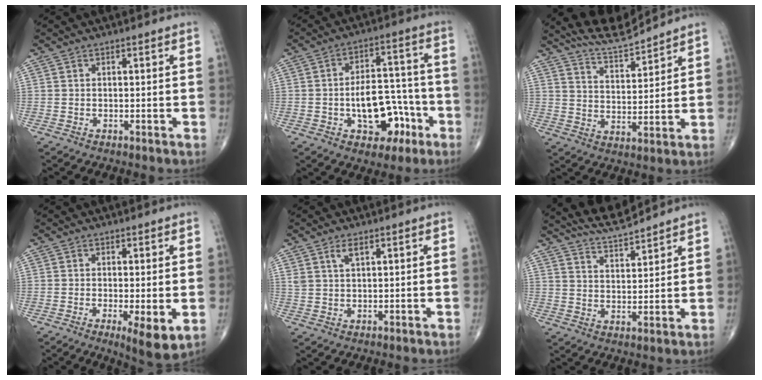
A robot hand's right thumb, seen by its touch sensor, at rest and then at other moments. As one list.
[{"total": 12.8, "force": [-4.4, 7.8, 9.1], "torque": [-0.101, 0.050, -0.058]}, {"total": 8.1, "force": [7.9, 0.1, 1.4], "torque": [-0.023, -0.045, 0.153]}, {"total": 6.4, "force": [-1.4, 1.6, 6.0], "torque": [-0.098, -0.021, -0.022]}, {"total": 2.7, "force": [1.6, 1.1, 1.9], "torque": [-0.038, -0.004, 0.035]}, {"total": 7.2, "force": [7.0, 0.2, 1.6], "torque": [-0.028, -0.037, 0.133]}]